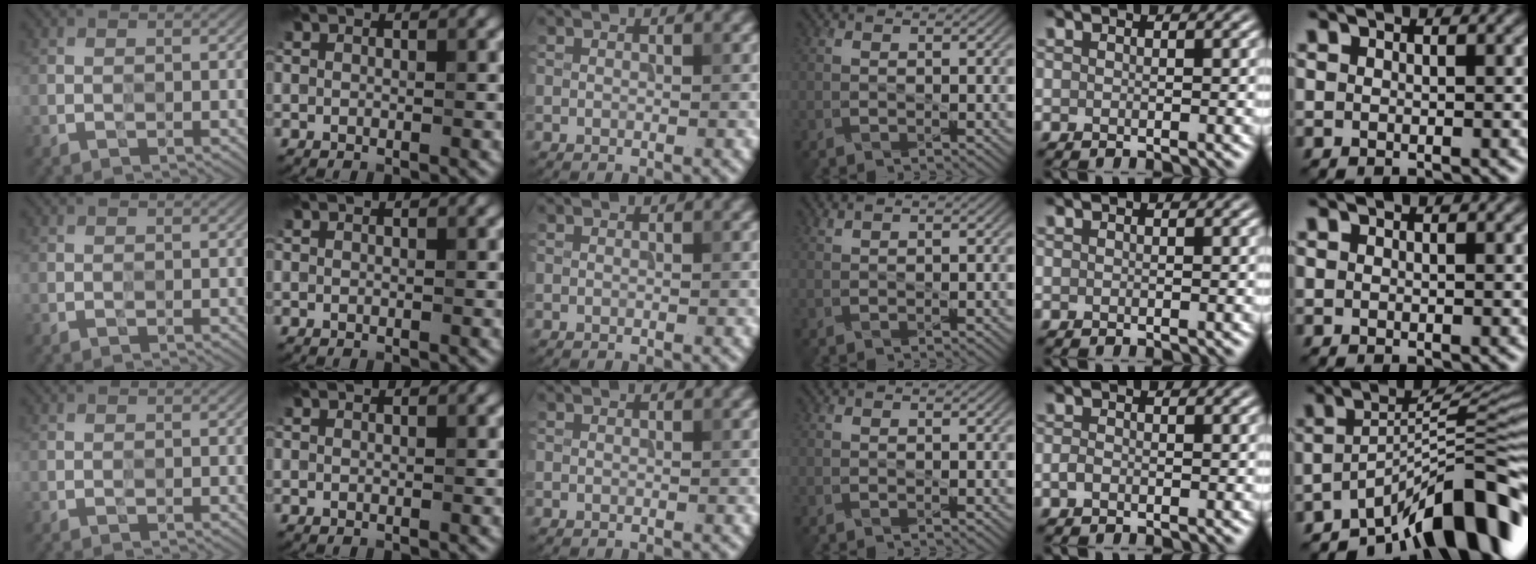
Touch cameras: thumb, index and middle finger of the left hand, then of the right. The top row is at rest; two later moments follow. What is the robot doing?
{"motion": "press", "object": "grip strengthener"}